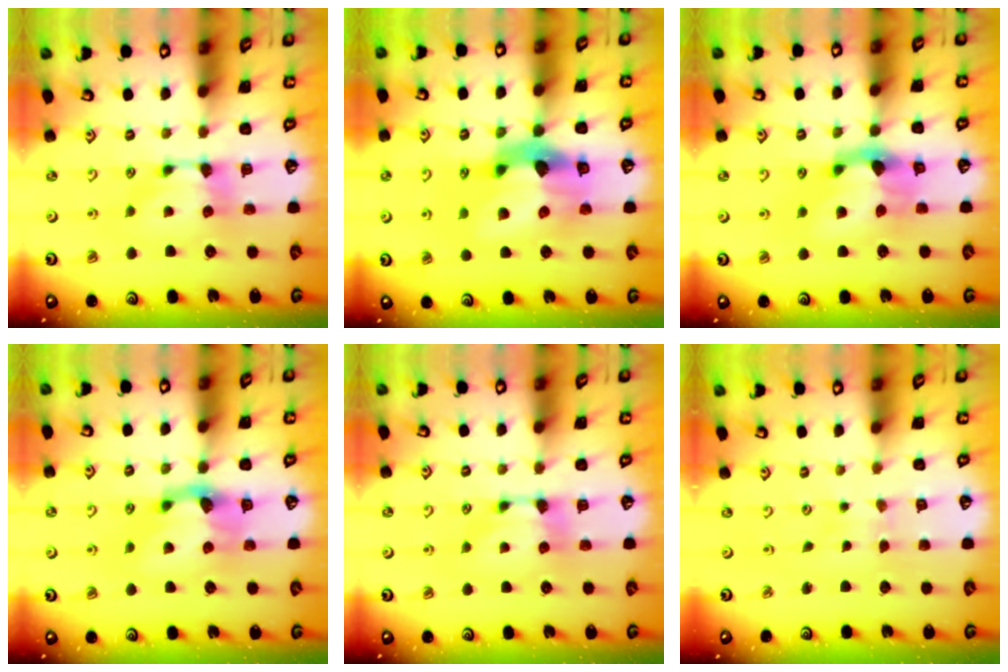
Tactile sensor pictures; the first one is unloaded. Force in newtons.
{"total": 10.0, "press": 9.8, "slide": 2.2}
{"total": 3.8, "press": 3.2, "slide": 2.0}
{"total": 2.6, "press": 1.9, "slide": 1.7}
{"total": 0.0}
{"total": 3.9, "press": 3.9, "slide": 0.1}